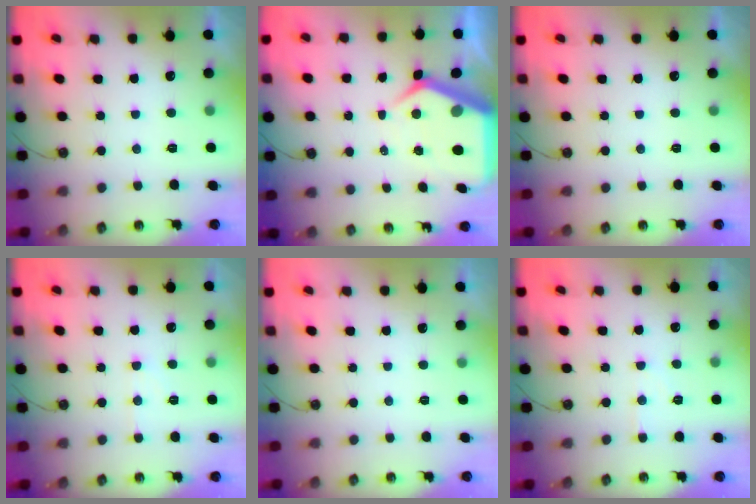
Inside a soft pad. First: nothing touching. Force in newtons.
{"total": 8.8, "press": 8.8, "slide": 0.9}
{"total": 0.0}
{"total": 4.8, "press": 4.7, "slide": 0.6}
{"total": 0.0}
{"total": 5.2, "press": 5.1, "slide": 0.7}